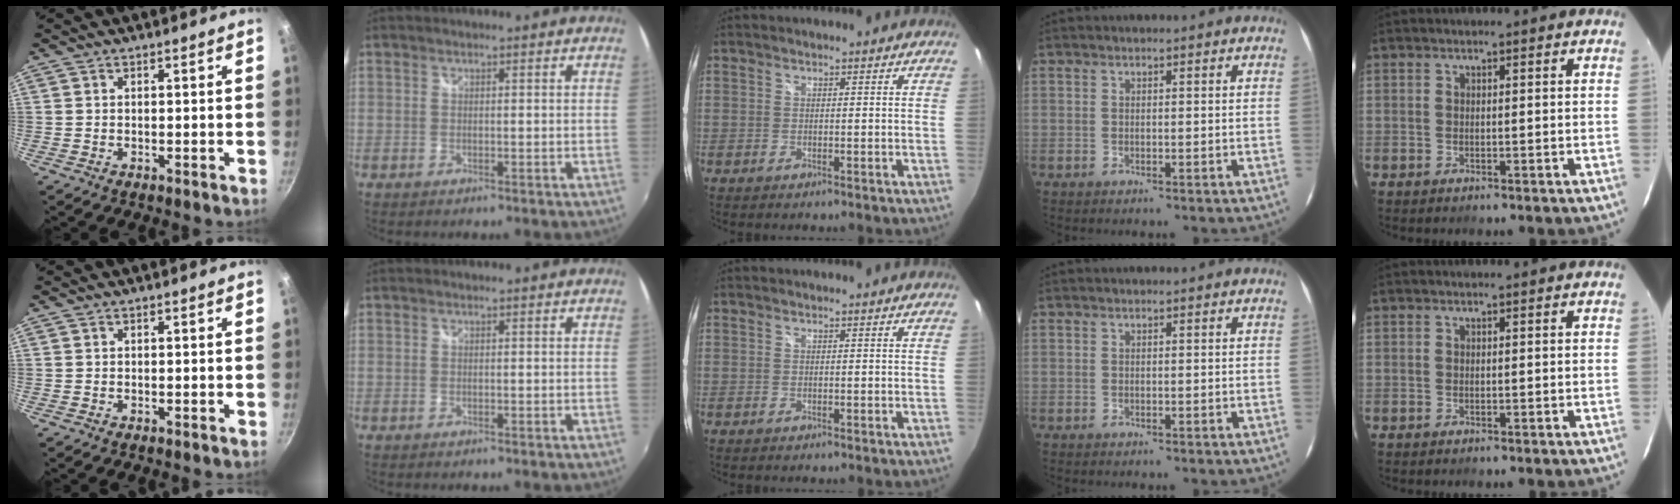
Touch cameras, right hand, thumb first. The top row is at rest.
{}